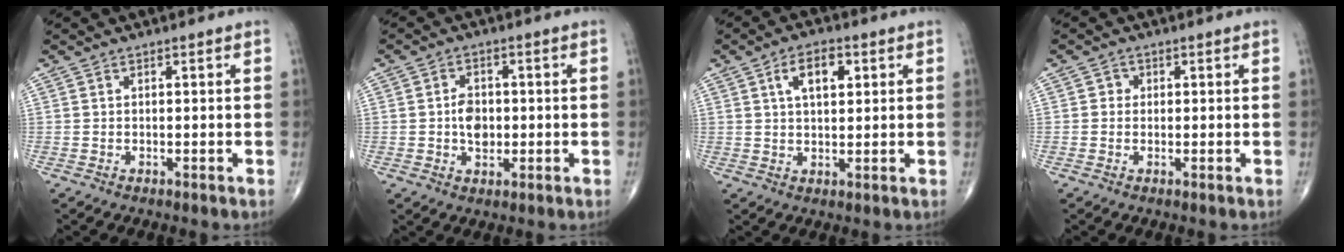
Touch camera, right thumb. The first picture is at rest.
{"total": 4.8, "force": [-0.3, 3.4, 3.4], "torque": [-0.041, 0.001, -0.006]}
{"total": 6.5, "force": [2.3, 3.4, 5.1], "torque": [-0.075, -0.001, 0.037]}
{"total": 1.5, "force": [0.1, 1.4, 0.4], "torque": [0.002, 0.004, -0.002]}